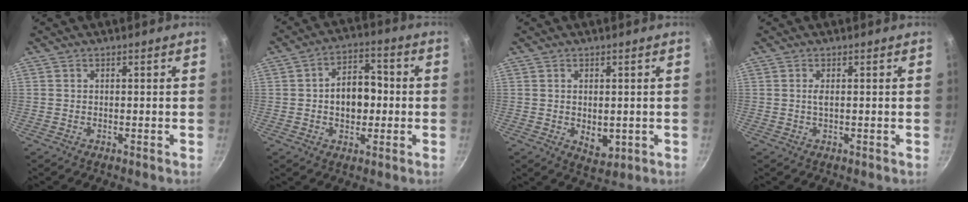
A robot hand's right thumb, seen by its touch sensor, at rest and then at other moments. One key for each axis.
{"total": 9.8, "fx": -0.3, "fy": 6.8, "fz": 7.0, "tx": -0.066, "ty": 0.018, "tz": -0.013}
{"total": 4.8, "fx": -0.4, "fy": 3.1, "fz": 3.7, "tx": -0.047, "ty": -0.011, "tz": 0.000}
{"total": 1.1, "fx": 0.1, "fy": 0.3, "fz": 1.1, "tx": -0.024, "ty": 0.000, "tz": 0.002}